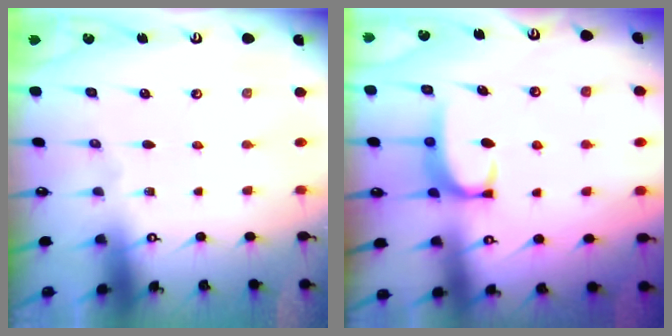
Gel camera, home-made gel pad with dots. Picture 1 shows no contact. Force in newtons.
{"total": 2.8, "press": 2.7, "slide": 0.4}